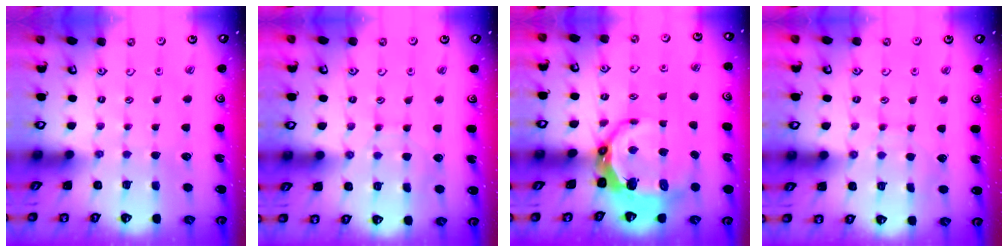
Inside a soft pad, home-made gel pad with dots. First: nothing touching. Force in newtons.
{"total": 3.3, "press": 3.2, "slide": 0.4}
{"total": 9.7, "press": 8.4, "slide": 4.8}
{"total": 3.9, "press": 3.9, "slide": 0.3}